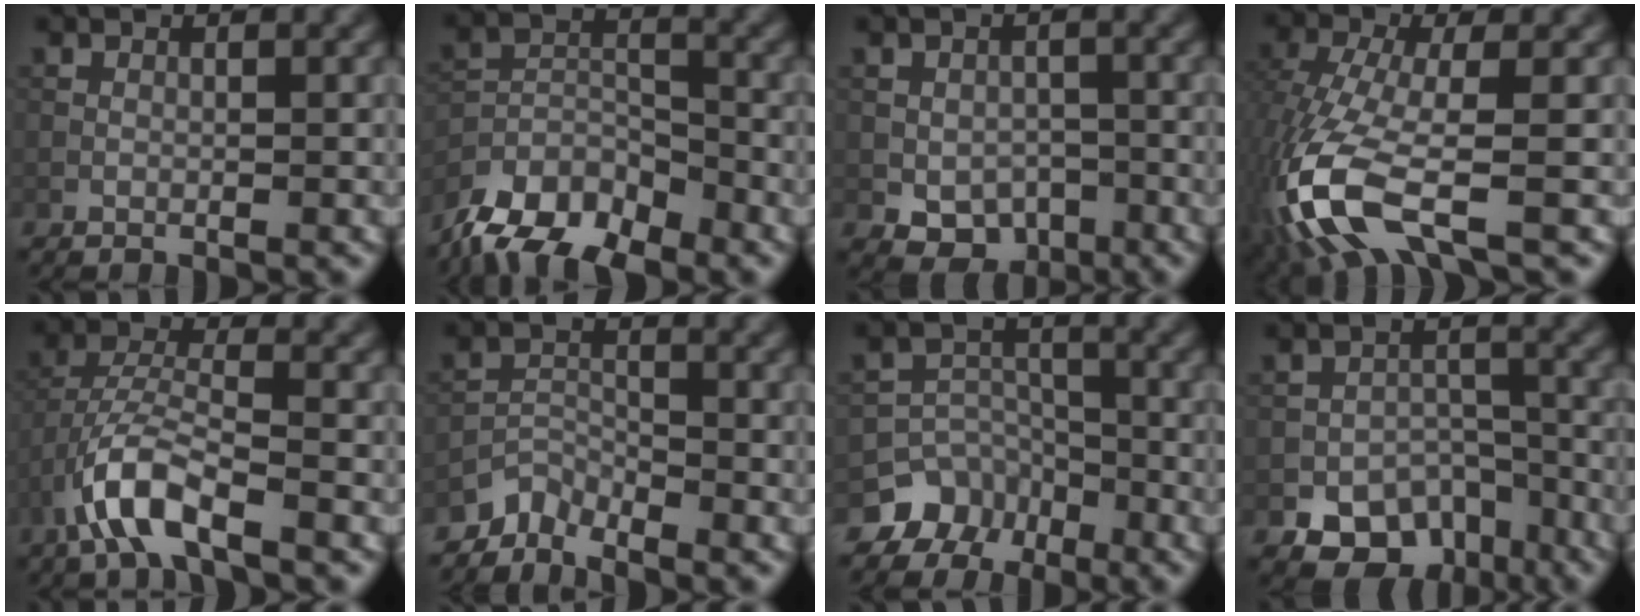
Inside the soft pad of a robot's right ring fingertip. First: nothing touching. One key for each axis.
{"total": 8.7, "fx": -7.2, "fy": 3.4, "fz": 3.5, "tx": -0.054, "ty": -0.011, "tz": -0.134}
{"total": 4.2, "fx": -1.5, "fy": 3.2, "fz": 2.3, "tx": -0.031, "ty": -0.009, "tz": -0.025}
{"total": 10.2, "fx": -4.5, "fy": 3.7, "fz": 8.3, "tx": -0.203, "ty": -0.019, "tz": -0.094}
{"total": 5.8, "fx": -3.4, "fy": 1.8, "fz": 4.4, "tx": -0.091, "ty": 0.005, "tz": -0.072}
{"total": 2.6, "fx": -2.5, "fy": 0.7, "fz": 0.1, "tx": 0.003, "ty": 0.007, "tz": -0.057}
{"total": 7.2, "fx": -5.0, "fy": 5.1, "fz": 0.4, "tx": 0.018, "ty": -0.007, "tz": -0.093}
{"total": 9.4, "fx": -6.5, "fy": 6.1, "fz": 2.9, "tx": -0.016, "ty": -0.005, "tz": -0.091}